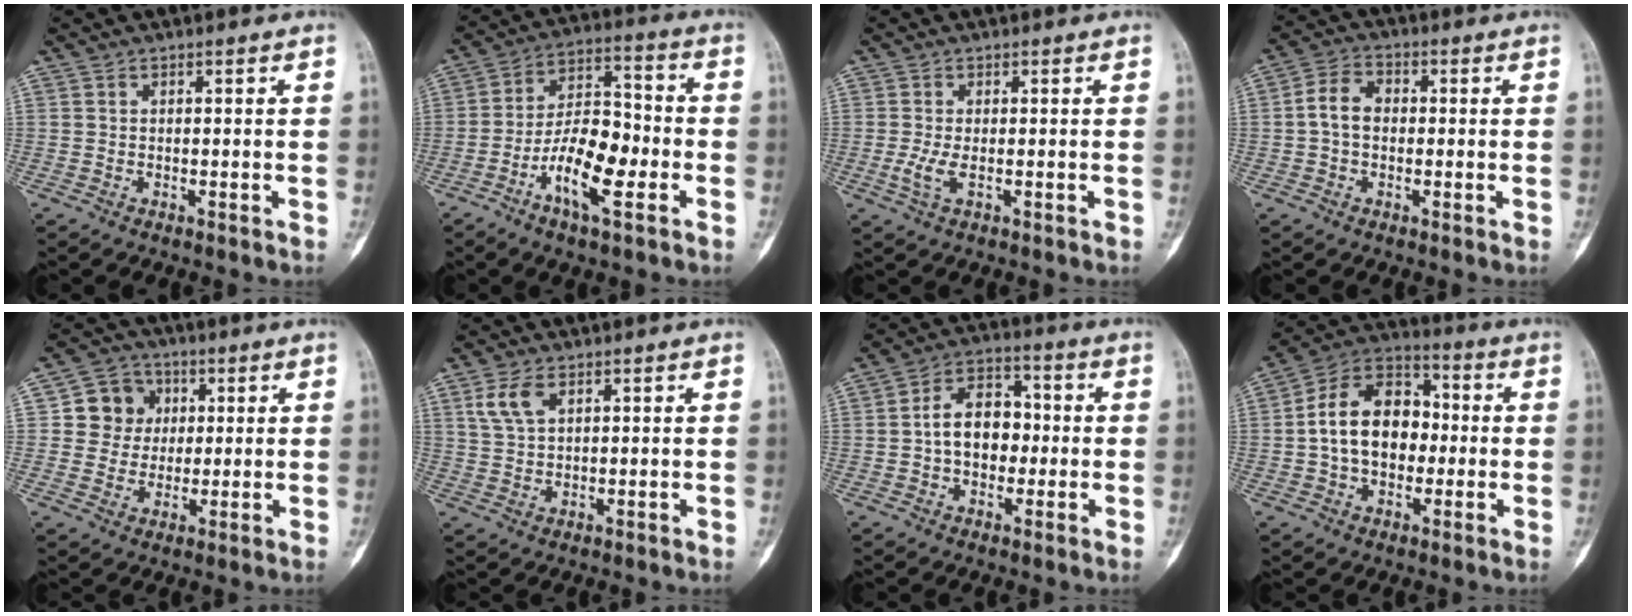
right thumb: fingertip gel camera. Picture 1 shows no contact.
{"total": 13.6, "force": [-5.0, 5.4, 11.4], "torque": [-0.193, 0.036, -0.093]}
{"total": 2.7, "force": [-0.5, 0.9, 2.5], "torque": [-0.070, -0.009, -0.010]}
{"total": 5.9, "force": [-0.2, 4.3, 4.0], "torque": [-0.065, 0.019, -0.013]}
{"total": 8.4, "force": [1.7, 7.9, 2.4], "torque": [0.004, 0.005, 0.024]}
{"total": 5.2, "force": [2.4, 2.8, 3.6], "torque": [-0.071, -0.001, 0.055]}
{"total": 10.1, "force": [-0.4, 7.2, 7.1], "torque": [-0.083, 0.028, -0.017]}
{"total": 15.5, "force": [-0.4, 11.0, 11.0], "torque": [-0.153, 0.035, -0.015]}